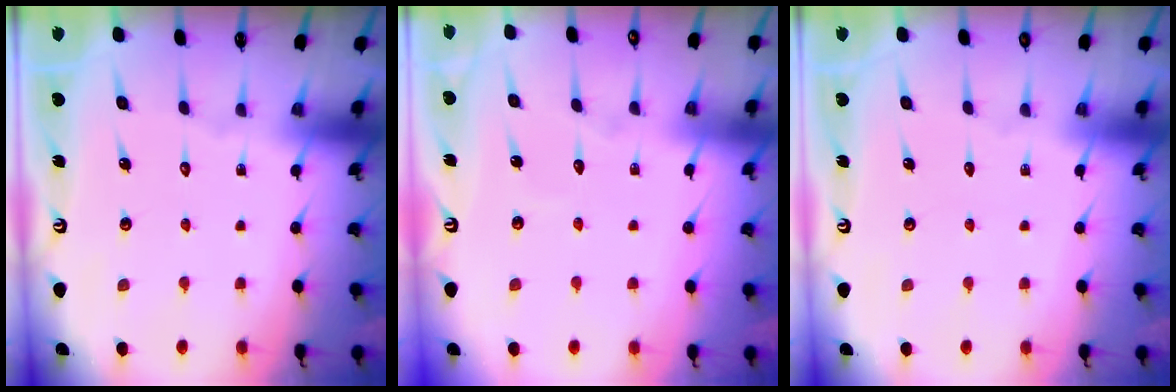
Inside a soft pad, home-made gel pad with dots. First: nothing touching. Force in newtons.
{"total": 3.1, "press": 3.1, "slide": 0.3}
{"total": 0.0}